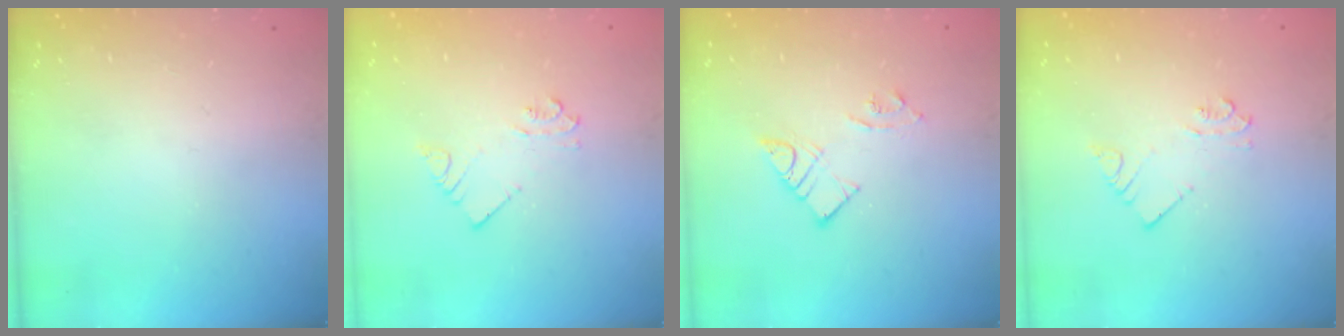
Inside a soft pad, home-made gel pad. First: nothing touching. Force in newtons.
{"total": 3.2, "press": 3.2, "slide": 0.2}
{"total": 7.1, "press": 7.1, "slide": 0.6}
{"total": 3.2, "press": 3.2, "slide": 0.2}